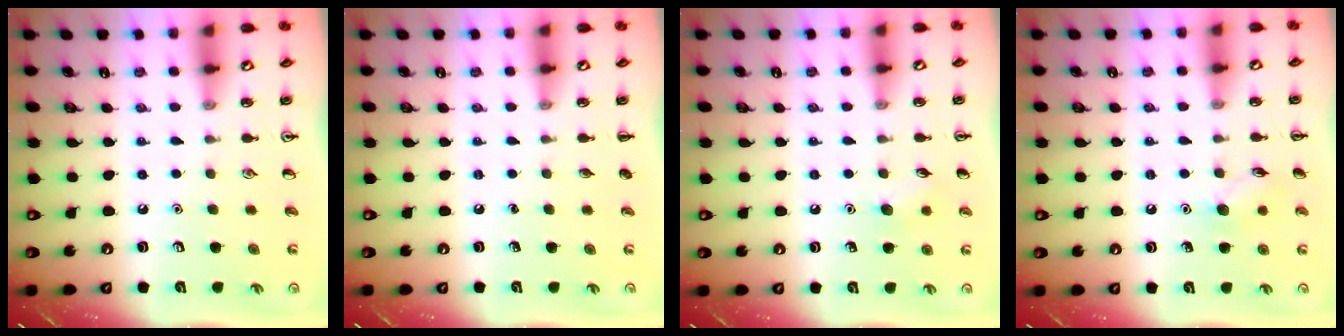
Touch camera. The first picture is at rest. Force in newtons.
{"total": 0.0}
{"total": 5.3, "press": 5.0, "slide": 1.6}
{"total": 6.8, "press": 6.8, "slide": 0.6}